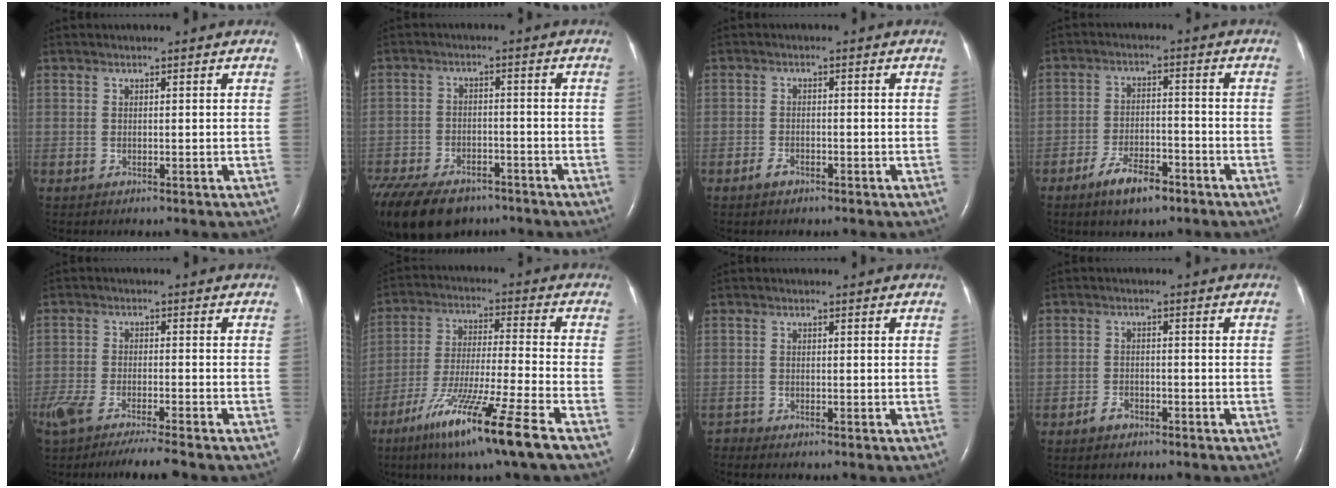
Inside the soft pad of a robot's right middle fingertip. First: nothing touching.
{"total": 18.7, "force": [-13.4, 9.5, 8.9], "torque": [-0.253, -0.033, -0.201]}
{"total": 1.8, "force": [-1.3, 0.8, 0.9], "torque": [-0.023, 0.001, -0.023]}
{"total": 6.5, "force": [-4.4, 2.3, 4.2], "torque": [-0.082, -0.002, -0.073]}
{"total": 12.3, "force": [-10.2, 1.2, 6.8], "torque": [-0.125, -0.023, -0.169]}
{"total": 15.4, "force": [-9.5, -1.2, 12.0], "torque": [-0.245, -0.055, -0.173]}
{"total": 0.8, "force": [-0.7, -0.1, -0.3], "torque": [0.003, -0.006, -0.014]}
{"total": 2.4, "force": [-1.7, 1.3, 0.9], "torque": [-0.023, 0.003, -0.028]}